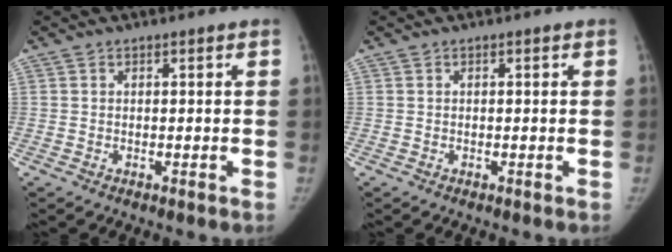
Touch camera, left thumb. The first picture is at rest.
{"total": 0.0}